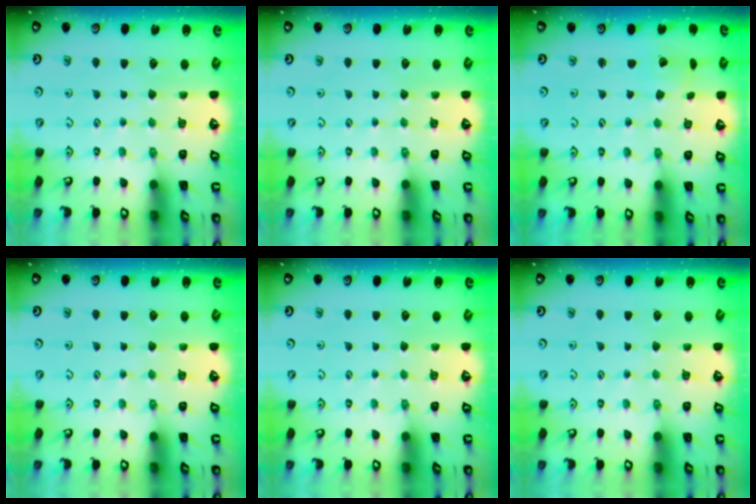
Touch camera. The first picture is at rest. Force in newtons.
{"total": 0.0}
{"total": 2.3, "press": 2.3, "slide": 0.1}
{"total": 0.0}
{"total": 0.0}
{"total": 0.0}